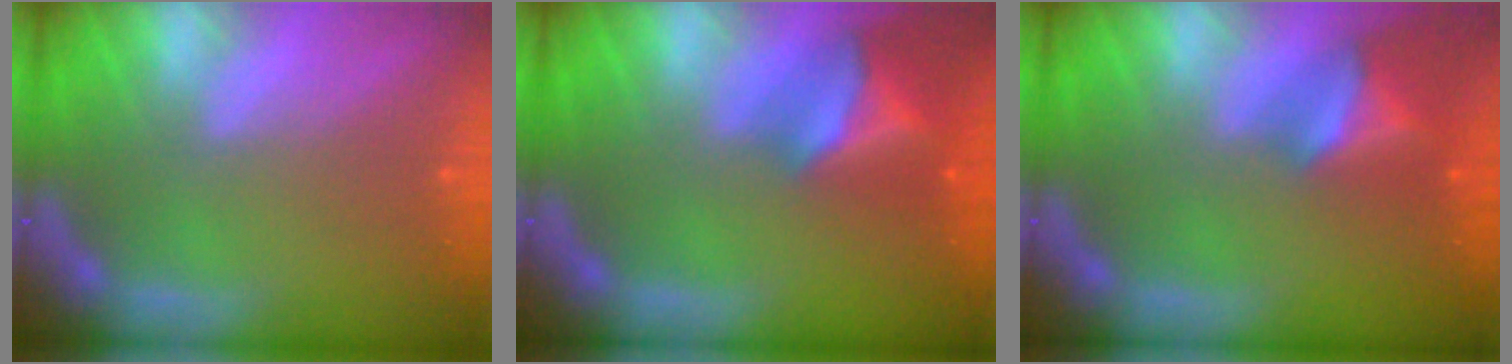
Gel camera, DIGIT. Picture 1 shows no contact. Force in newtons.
{"total": 7.0}
{"total": 5.5}